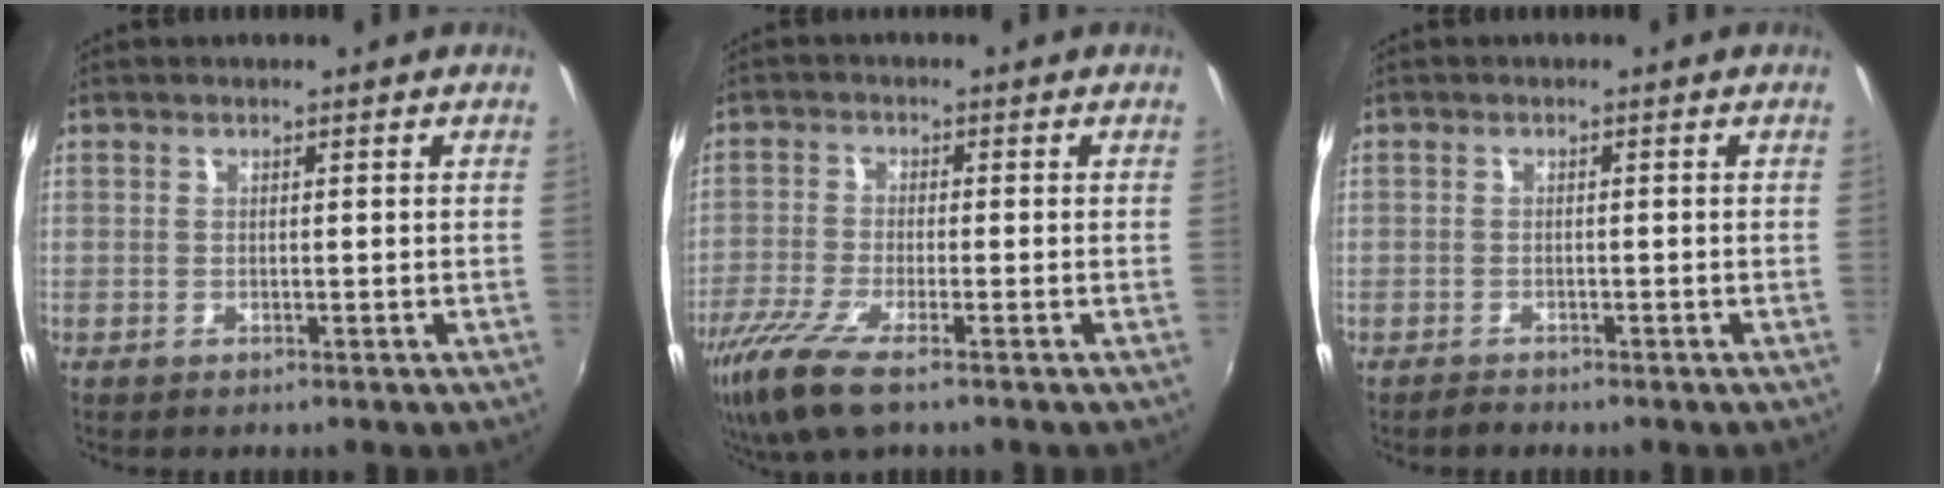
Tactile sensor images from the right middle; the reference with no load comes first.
{"total": 9.3, "force": [-6.4, 1.5, 6.6], "torque": [-0.156, -0.036, -0.123]}
{"total": 1.4, "force": [-1.2, 0.5, 0.0], "torque": [-0.005, 0.000, -0.023]}